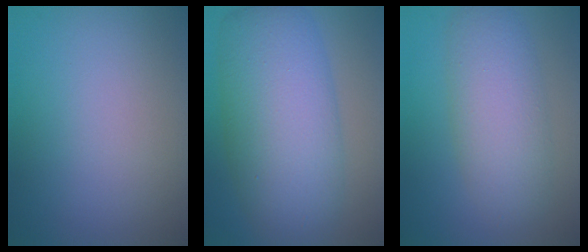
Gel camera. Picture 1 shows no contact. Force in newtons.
{"total": 9.6, "press": 9.6, "slide": 0.2}
{"total": 5.2, "press": 5.2, "slide": 0.4}